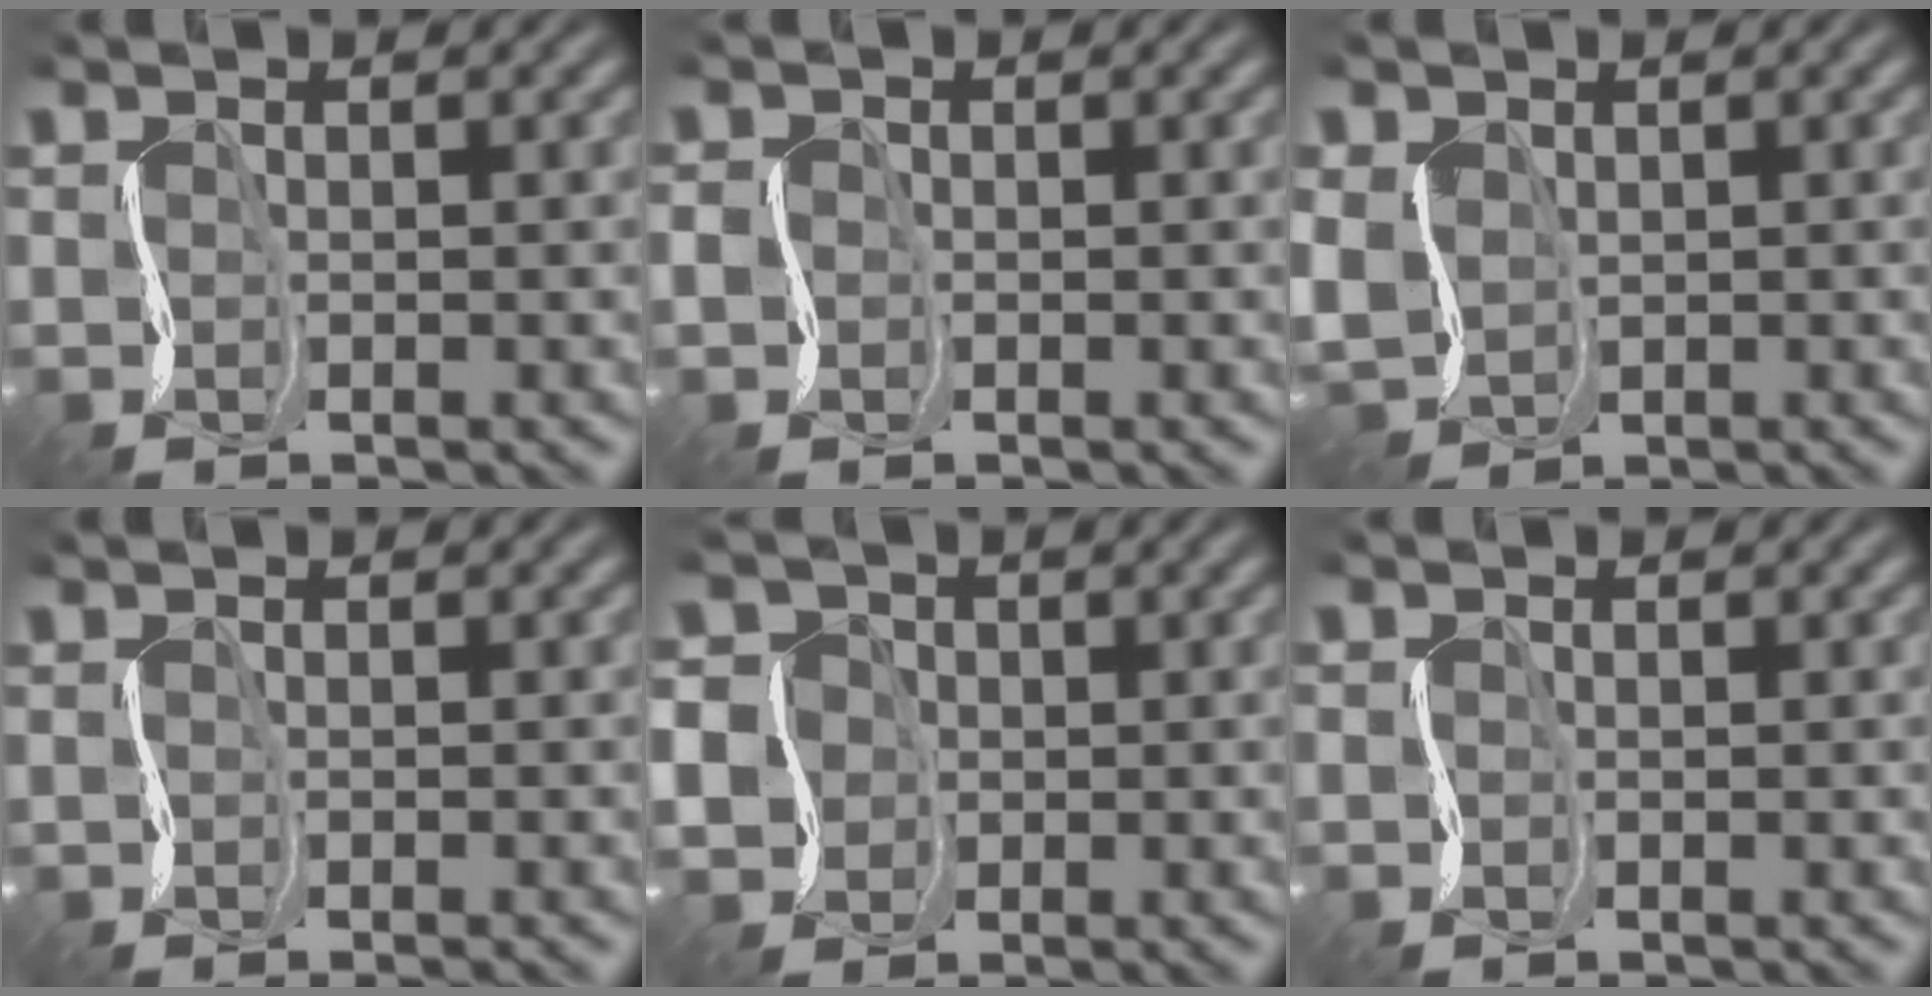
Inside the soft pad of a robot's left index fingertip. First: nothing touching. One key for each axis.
{"total": 1.2, "fx": -0.5, "fy": 1.0, "fz": 0.4, "tx": -0.010, "ty": -0.004, "tz": -0.018}
{"total": 2.7, "fx": 0.2, "fy": 2.3, "fz": 1.3, "tx": -0.046, "ty": -0.002, "tz": -0.002}
{"total": 0.7, "fx": -0.2, "fy": 0.0, "fz": 0.7, "tx": -0.011, "ty": -0.005, "tz": -0.011}
{"total": 6.5, "fx": -0.8, "fy": 6.1, "fz": 2.0, "tx": -0.055, "ty": 0.016, "tz": -0.050}
{"total": 0.0}